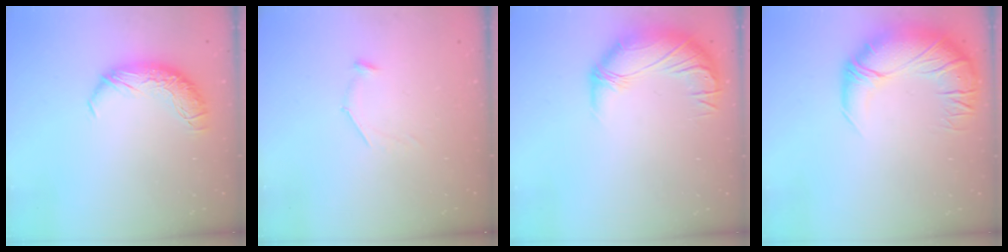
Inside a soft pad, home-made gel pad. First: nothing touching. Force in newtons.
{"total": 8.1, "press": 8.1, "slide": 0.7}
{"total": 2.8, "press": 0.8, "slide": 2.7}
{"total": 5.8, "press": 4.5, "slide": 3.6}